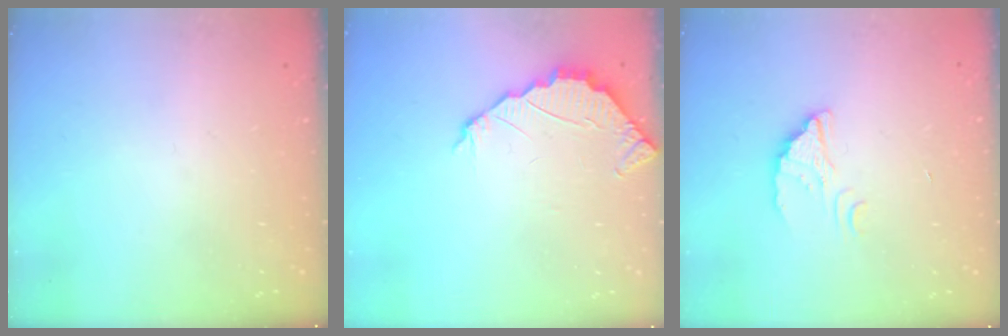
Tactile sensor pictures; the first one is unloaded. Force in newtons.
{"total": 2.4, "press": 2.4, "slide": 0.2}
{"total": 2.4, "press": 2.4, "slide": 0.0}